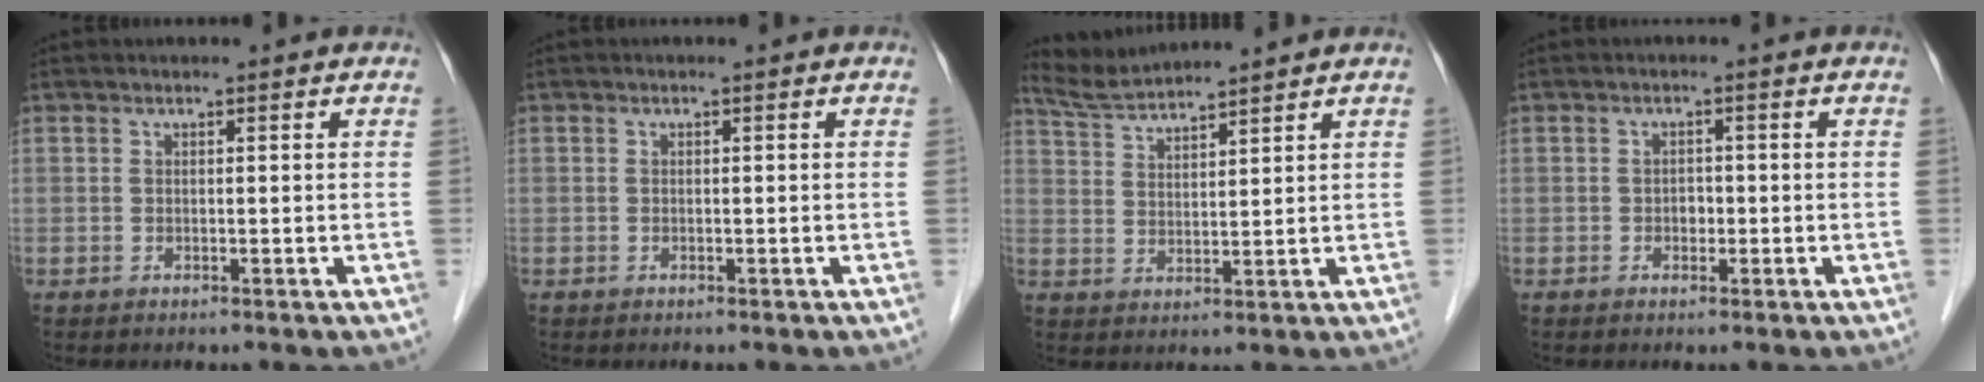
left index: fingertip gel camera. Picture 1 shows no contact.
{"total": 0.0}
{"total": 6.4, "force": [6.2, -0.8, 1.3], "torque": [-0.037, 0.019, 0.125]}
{"total": 1.3, "force": [-0.3, 1.0, 0.8], "torque": [-0.011, 0.004, -0.004]}